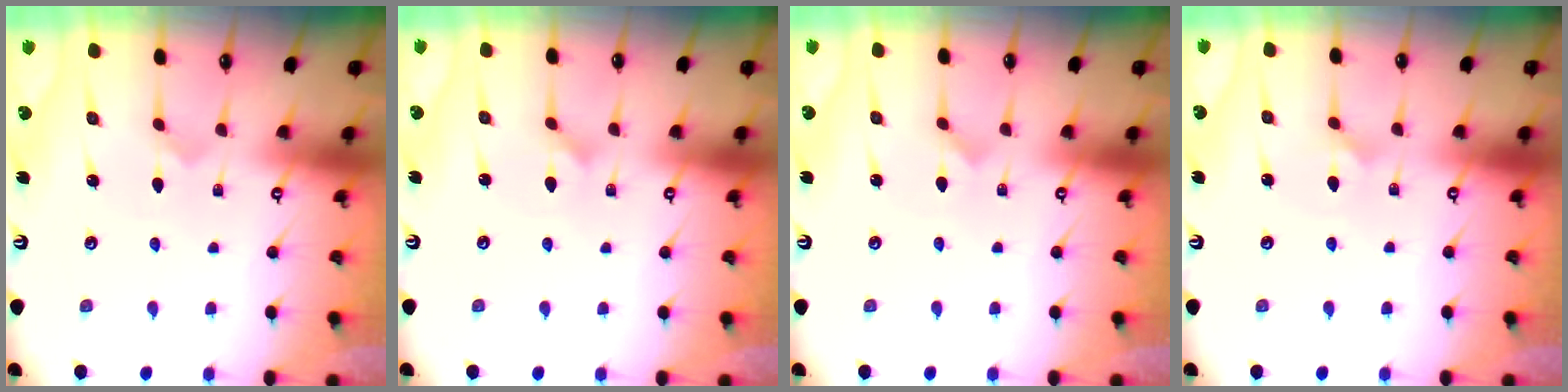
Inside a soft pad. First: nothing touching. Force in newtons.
{"total": 1.1, "press": 1.1, "slide": 0.2}
{"total": 0.0}
{"total": 1.8, "press": 1.8, "slide": 0.1}